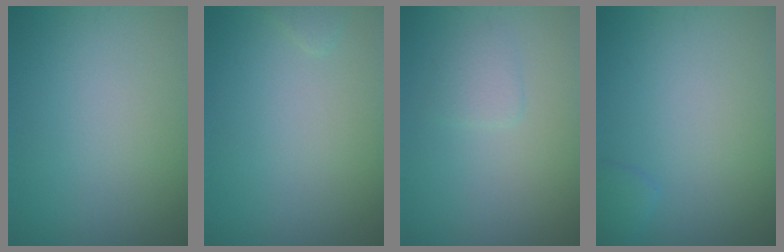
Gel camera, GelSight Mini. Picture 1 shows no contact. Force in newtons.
{"total": 0.6, "press": 0.6, "slide": 0.1}
{"total": 1.4, "press": 1.3, "slide": 0.3}
{"total": 1.0, "press": 1.0, "slide": 0.1}